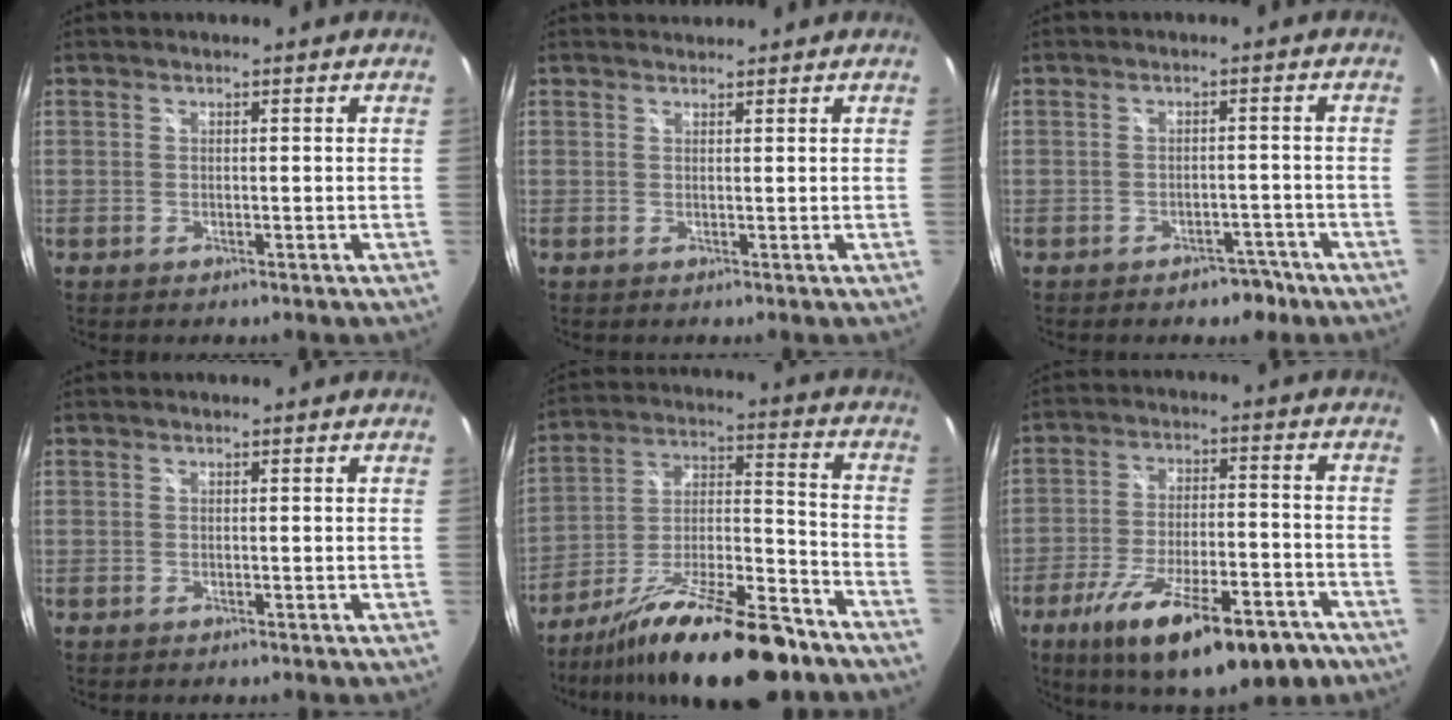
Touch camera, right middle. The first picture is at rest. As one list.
[{"total": 1.7, "force": [1.7, 0.3, -0.1], "torque": [0.001, 0.006, 0.029]}, {"total": 4.2, "force": [-3.0, 2.6, 1.5], "torque": [-0.026, 0.010, -0.031]}, {"total": 0.0}, {"total": 21.6, "force": [-15.6, 5.2, 13.9], "torque": [-0.244, -0.017, -0.250]}, {"total": 21.4, "force": [-13.5, 6.8, 15.1], "torque": [-0.251, -0.037, -0.199]}]